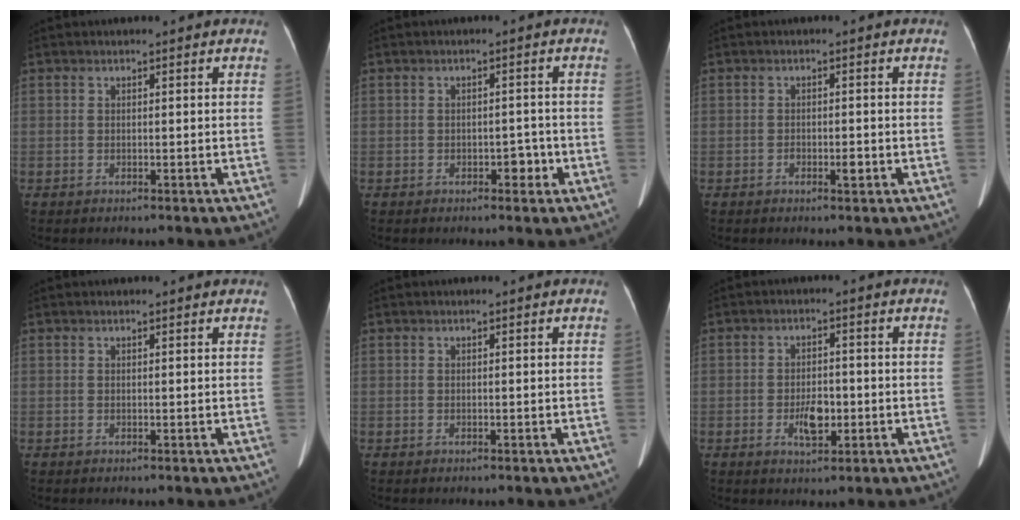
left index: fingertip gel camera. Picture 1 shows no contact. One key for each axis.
{"total": 2.2, "fx": -1.0, "fy": 1.3, "fz": 1.4, "tx": -0.014, "ty": 0.005, "tz": -0.011}
{"total": 1.6, "fx": -0.7, "fy": 0.6, "fz": 1.3, "tx": -0.021, "ty": 0.001, "tz": -0.009}
{"total": 1.4, "fx": 1.4, "fy": 0.2, "fz": 0.3, "tx": -0.011, "ty": 0.008, "tz": 0.014}
{"total": 0.0}
{"total": 4.2, "fx": -1.2, "fy": 2.0, "fz": 3.5, "tx": -0.061, "ty": 0.001, "tz": -0.016}